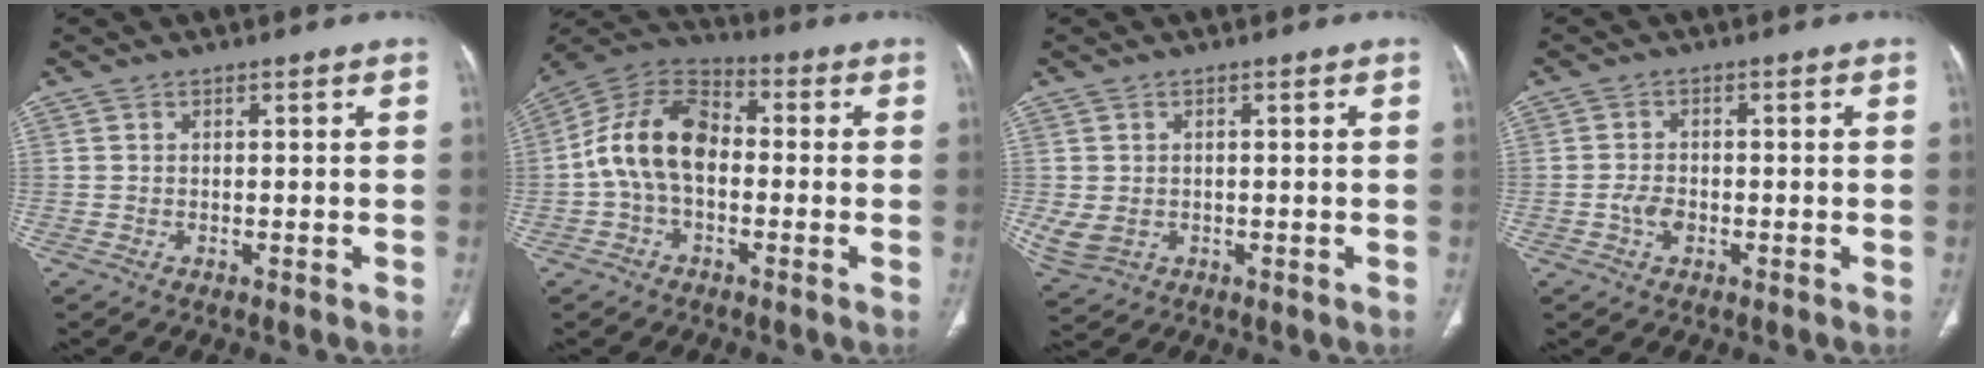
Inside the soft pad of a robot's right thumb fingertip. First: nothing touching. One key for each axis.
{"total": 13.5, "fx": -1.0, "fy": 8.7, "fz": 10.3, "tx": -0.185, "ty": 0.037, "tz": -0.030}
{"total": 4.8, "fx": -0.4, "fy": 3.7, "fz": 2.9, "tx": -0.069, "ty": -0.001, "tz": 0.007}
{"total": 3.0, "fx": -0.9, "fy": 1.9, "fz": 2.1, "tx": -0.036, "ty": 0.007, "tz": -0.018}